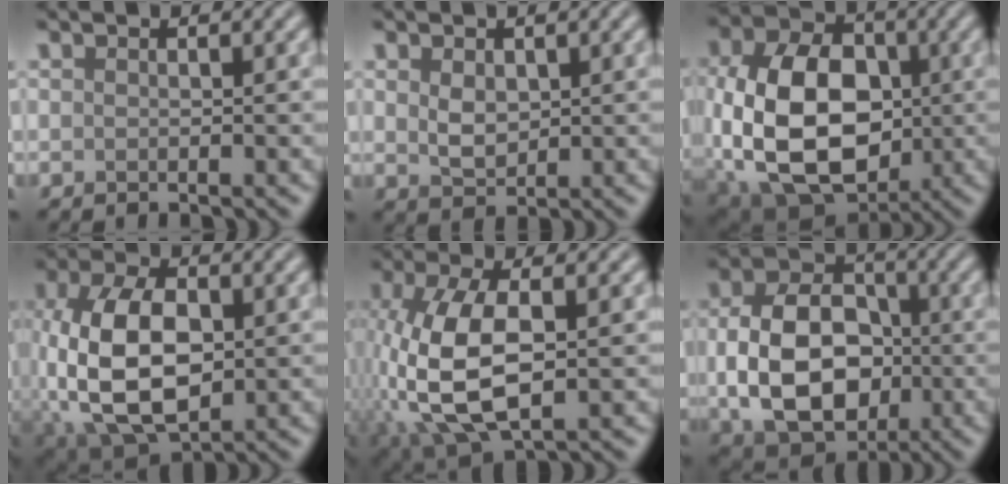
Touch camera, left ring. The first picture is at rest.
{"total": 2.3, "force": [0.6, 1.6, 1.6], "torque": [-0.033, -0.003, 0.016]}
{"total": 13.5, "force": [-1.3, 9.2, 9.8], "torque": [-0.196, -0.007, -0.028]}
{"total": 11.0, "force": [-0.8, 6.4, 8.9], "torque": [-0.198, -0.003, -0.015]}
{"total": 10.4, "force": [-1.1, 5.2, 8.9], "torque": [-0.208, 0.000, -0.023]}
{"total": 10.9, "force": [-1.0, 7.8, 7.6], "torque": [-0.144, -0.008, -0.021]}